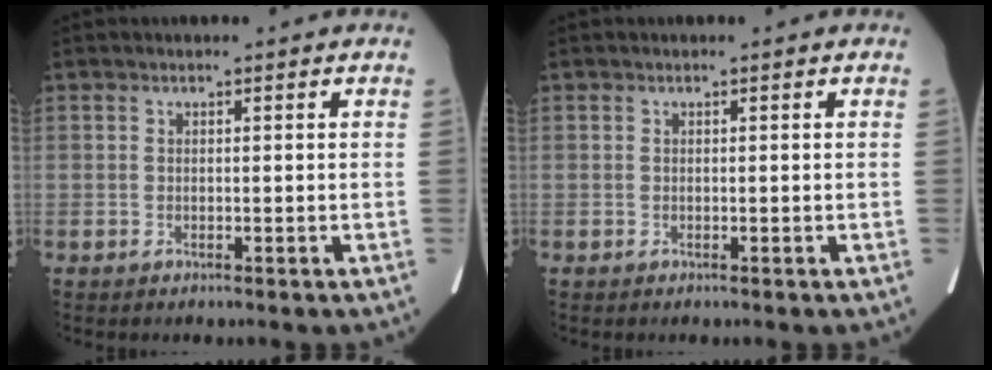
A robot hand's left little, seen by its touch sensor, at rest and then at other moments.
{"total": 0.0}